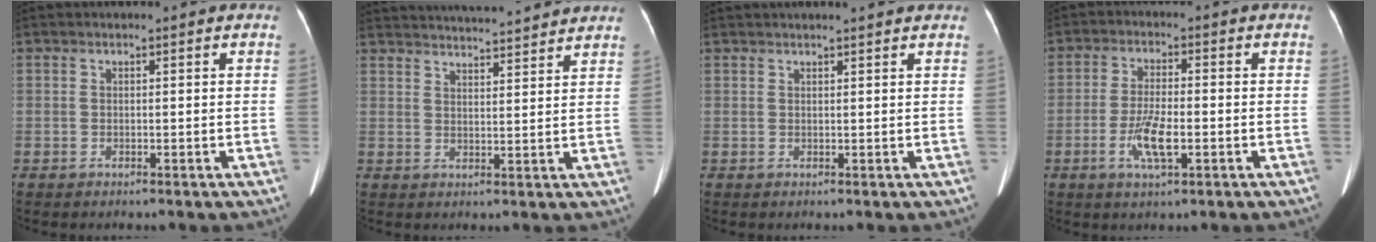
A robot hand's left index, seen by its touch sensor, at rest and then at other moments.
{"total": 15.3, "force": [14.5, 1.2, 4.8], "torque": [-0.085, 0.025, 0.201]}
{"total": 6.2, "force": [5.6, 0.1, 2.5], "torque": [-0.035, 0.028, 0.067]}
{"total": 5.9, "force": [-2.0, 1.3, 5.4], "torque": [-0.110, -0.003, -0.036]}